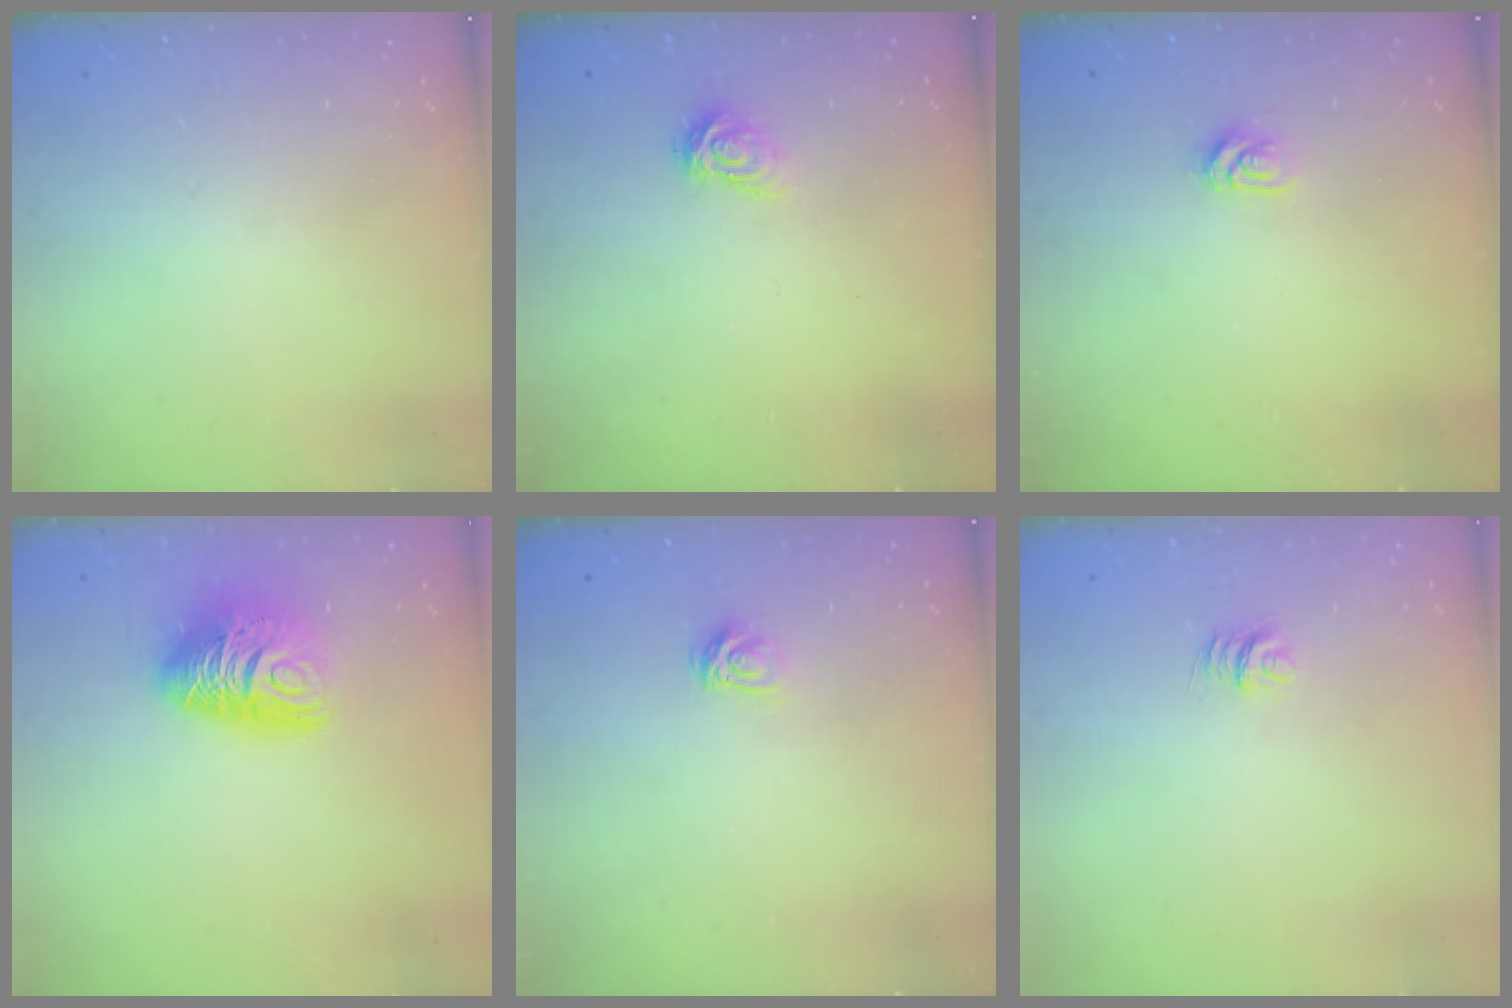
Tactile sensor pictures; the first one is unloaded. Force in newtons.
{"total": 3.9, "press": 3.9, "slide": 0.4}
{"total": 3.2, "press": 3.2, "slide": 0.5}
{"total": 12.4, "press": 12.3, "slide": 1.4}
{"total": 4.8, "press": 4.8, "slide": 0.4}
{"total": 5.1, "press": 5.1, "slide": 0.3}